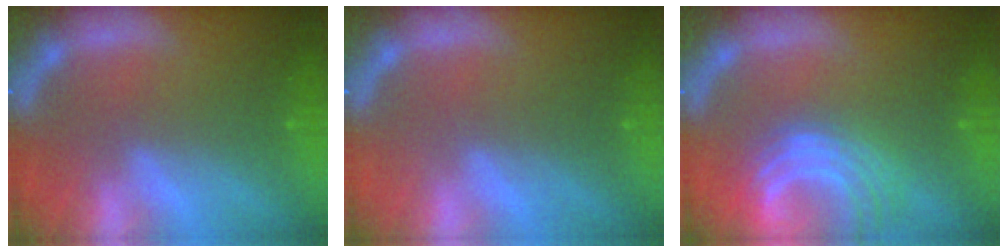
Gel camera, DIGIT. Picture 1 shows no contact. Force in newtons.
{"total": 0.0}
{"total": 8.5}